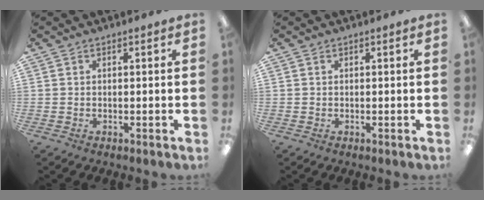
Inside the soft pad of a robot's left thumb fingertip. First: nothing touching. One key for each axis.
{"total": 0.0}